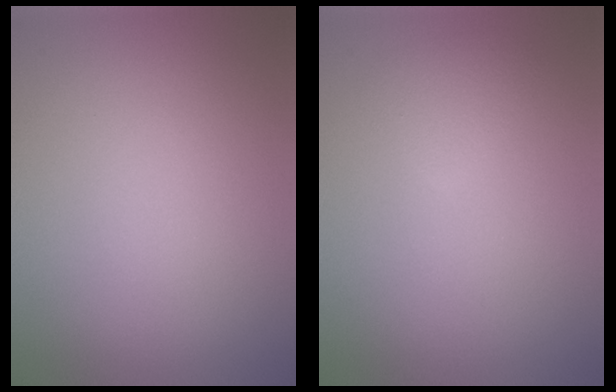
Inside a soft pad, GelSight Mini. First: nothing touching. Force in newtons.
{"total": 1.4, "press": 1.4, "slide": 0.0}